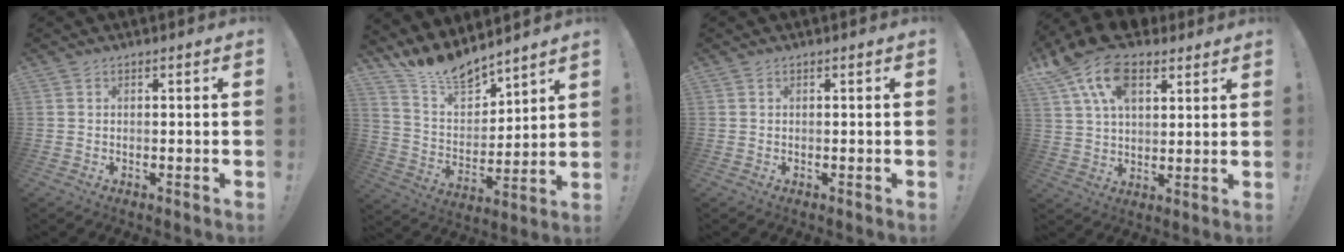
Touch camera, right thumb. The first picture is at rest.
{"total": 12.6, "force": [11.9, 3.3, 2.9], "torque": [-0.072, -0.101, 0.220]}
{"total": 0.0}
{"total": 17.3, "force": [9.4, 10.0, 10.6], "torque": [-0.214, -0.045, 0.165]}